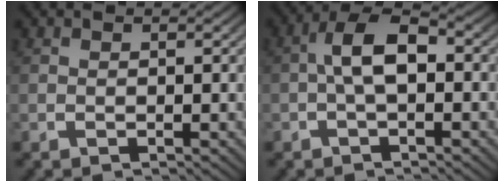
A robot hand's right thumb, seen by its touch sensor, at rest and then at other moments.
{"total": 5.7, "force": [0.1, 3.1, 4.8], "torque": [-0.088, 0.002, -0.003]}